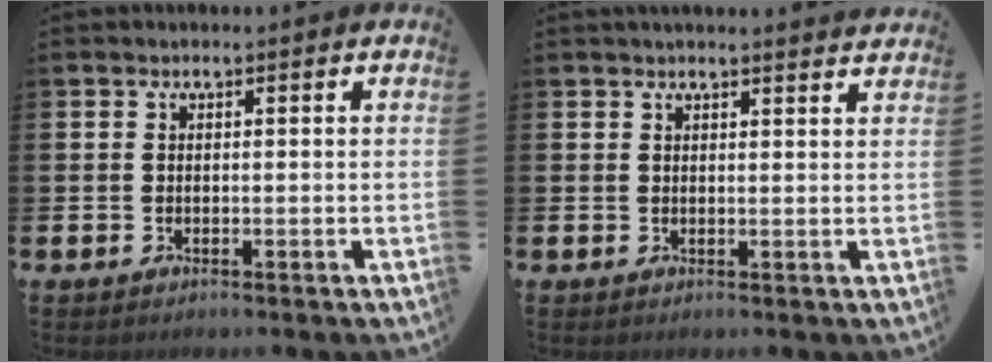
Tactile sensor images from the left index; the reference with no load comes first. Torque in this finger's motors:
{"motor_torque": [0.96, -1.18, 0.23, 0.01]}